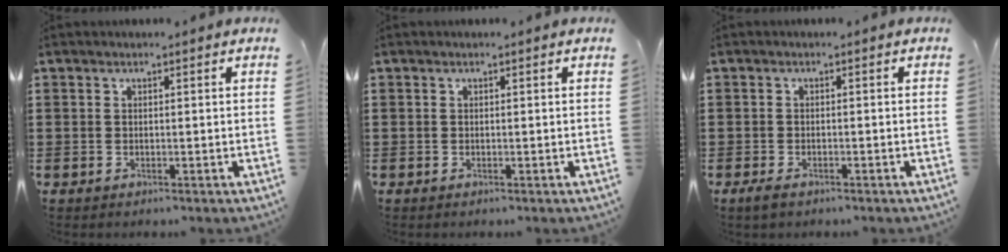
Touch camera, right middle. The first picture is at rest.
{"total": 0.0}
{"total": 1.3, "force": [-0.9, 0.5, 0.8], "torque": [-0.026, -0.006, -0.020]}